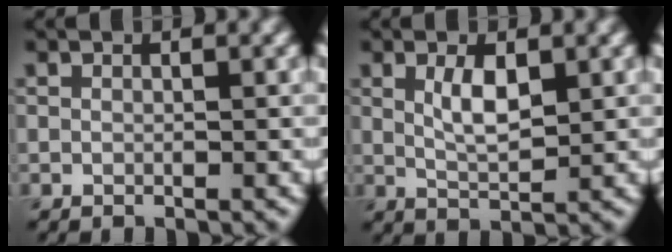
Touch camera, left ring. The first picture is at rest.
{"total": 2.9, "force": [0.8, 1.1, 2.6], "torque": [-0.052, -0.001, 0.018]}